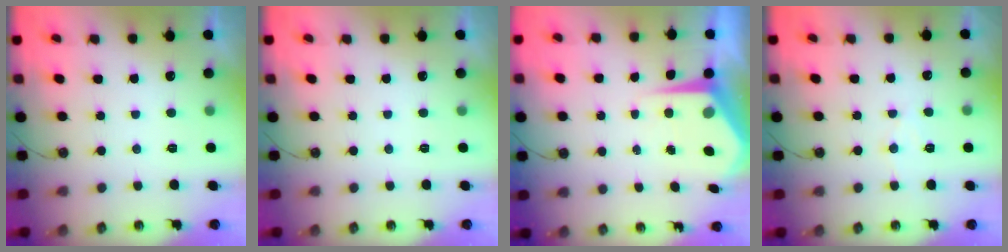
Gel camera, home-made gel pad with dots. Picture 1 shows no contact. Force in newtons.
{"total": 0.0}
{"total": 6.9, "press": 6.9, "slide": 0.6}
{"total": 6.2, "press": 6.1, "slide": 0.6}